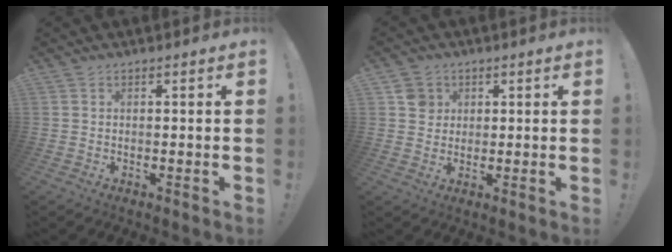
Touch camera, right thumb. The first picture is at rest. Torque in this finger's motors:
{"motor_torque": [0.08, 0.90, -0.09, 0.08, 0.00]}